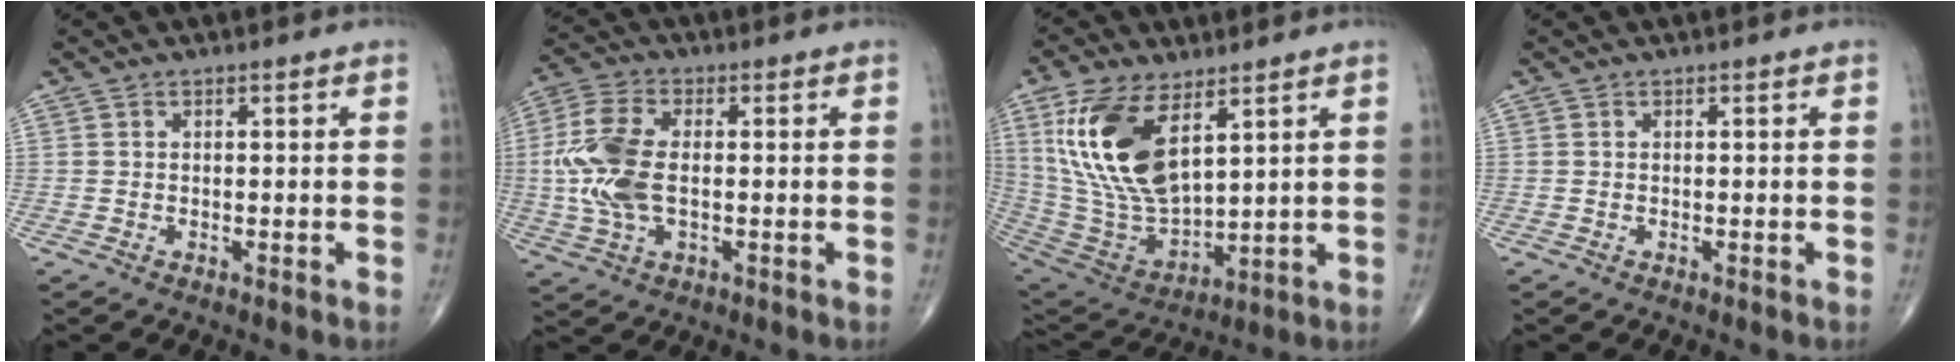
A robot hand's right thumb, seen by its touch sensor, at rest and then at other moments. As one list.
[{"total": 11.9, "force": [-0.3, 6.4, 10.0], "torque": [-0.234, 0.008, -0.007]}, {"total": 19.4, "force": [7.7, 9.5, 15.0], "torque": [-0.286, -0.032, 0.161]}, {"total": 0.0}]